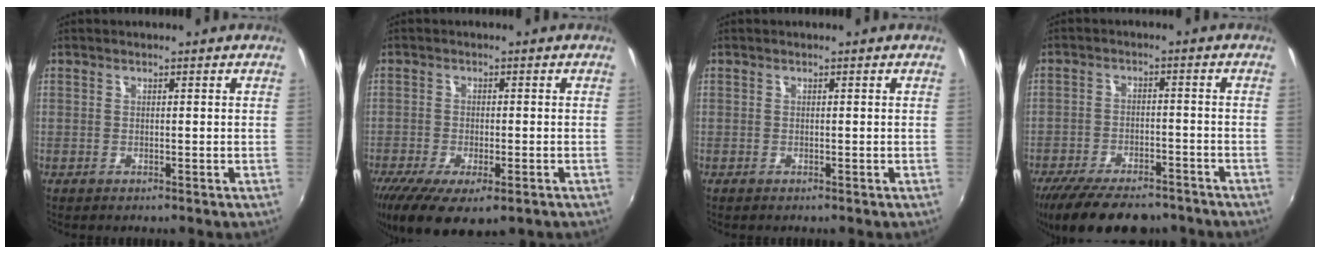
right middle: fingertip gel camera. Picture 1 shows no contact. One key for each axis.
{"total": 12.3, "fx": -7.4, "fy": 4.7, "fz": 8.7, "tx": -0.182, "ty": -0.052, "tz": -0.113}
{"total": 0.0}
{"total": 16.5, "fx": -13.0, "fy": 6.1, "fz": 8.2, "tx": -0.174, "ty": -0.027, "tz": -0.198}